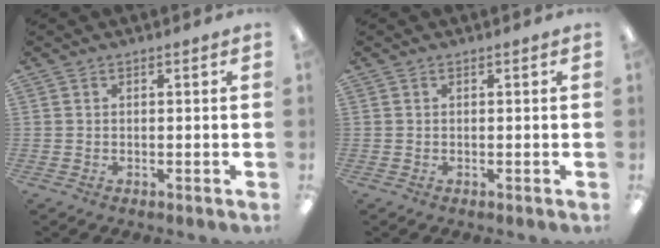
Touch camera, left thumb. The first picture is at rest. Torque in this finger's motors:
{"motor_torque": [0.00, 0.00, 0.01, 0.01, 0.00]}